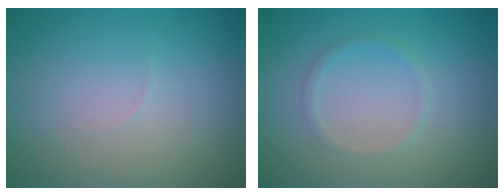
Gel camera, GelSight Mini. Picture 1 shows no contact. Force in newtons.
{"total": 0.9, "press": 0.9, "slide": 0.1}